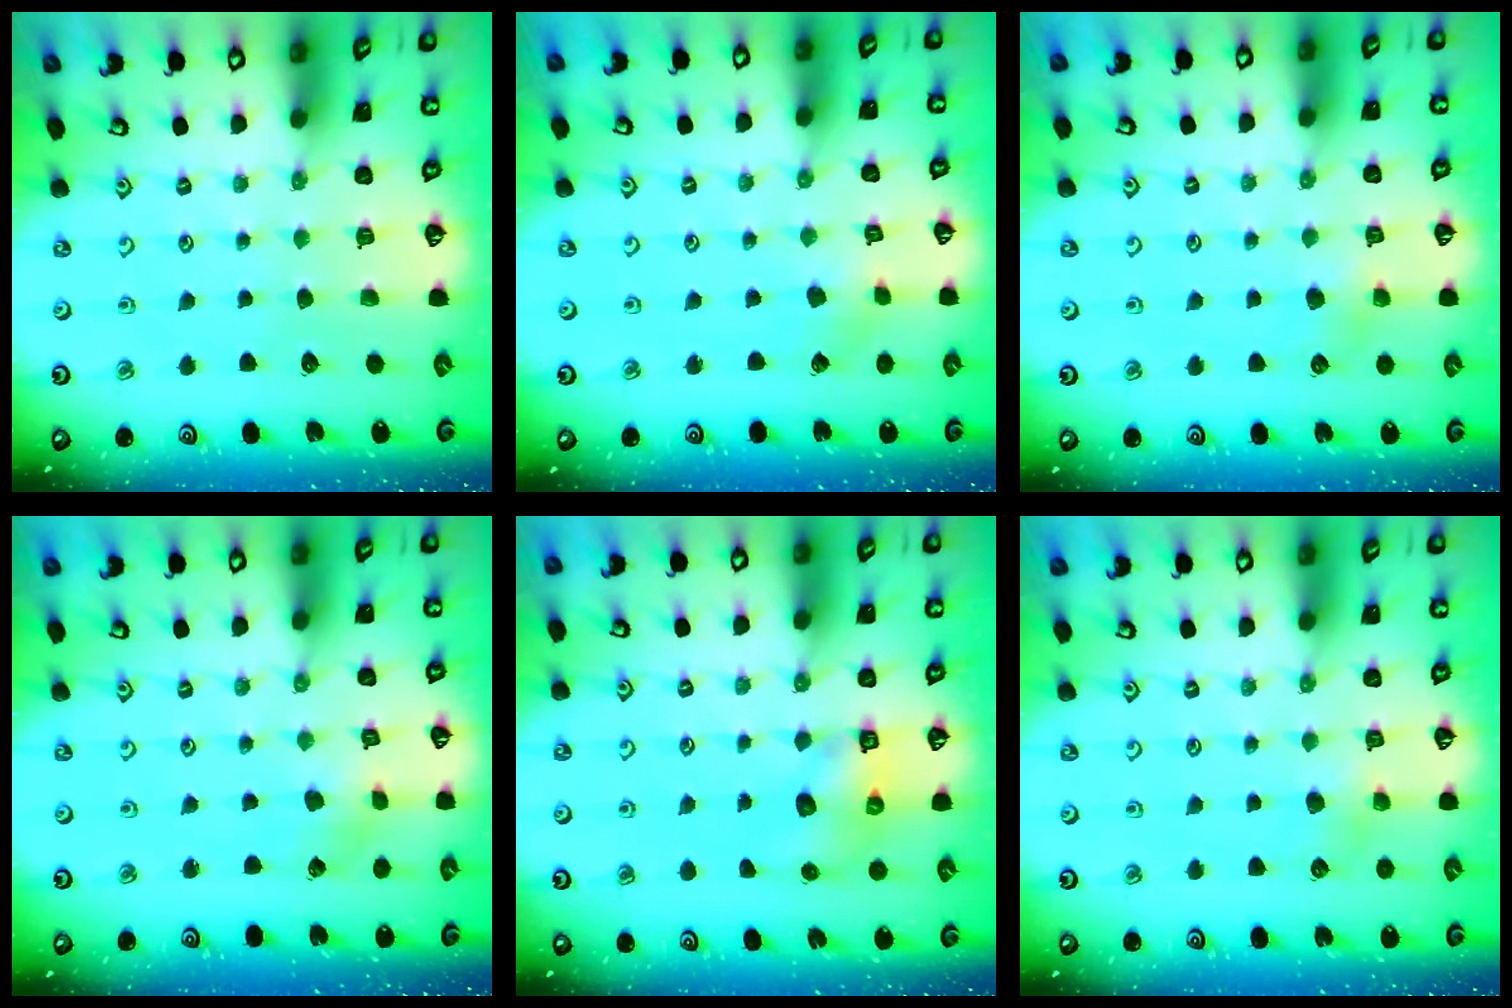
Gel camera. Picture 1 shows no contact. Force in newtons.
{"total": 2.2, "press": 2.2, "slide": 0.2}
{"total": 5.4, "press": 5.3, "slide": 0.4}
{"total": 1.7, "press": 1.7, "slide": 0.3}
{"total": 6.3, "press": 6.2, "slide": 0.9}
{"total": 5.4, "press": 5.3, "slide": 0.4}